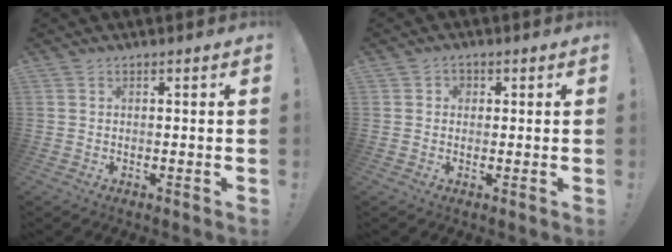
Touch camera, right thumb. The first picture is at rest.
{"total": 2.0, "force": [0.1, 1.8, 0.9], "torque": [-0.009, 0.000, 0.001]}